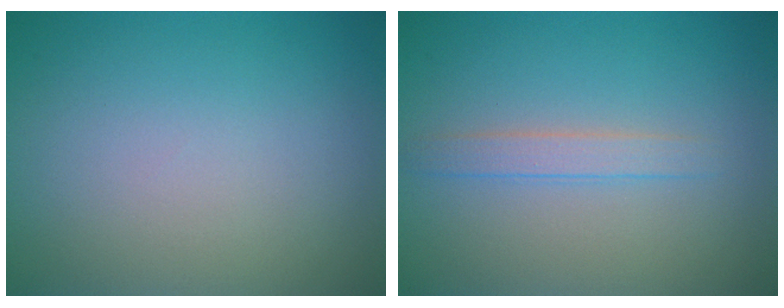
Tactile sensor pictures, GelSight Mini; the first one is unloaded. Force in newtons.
{"total": 1.7, "press": 1.7, "slide": 0.1}